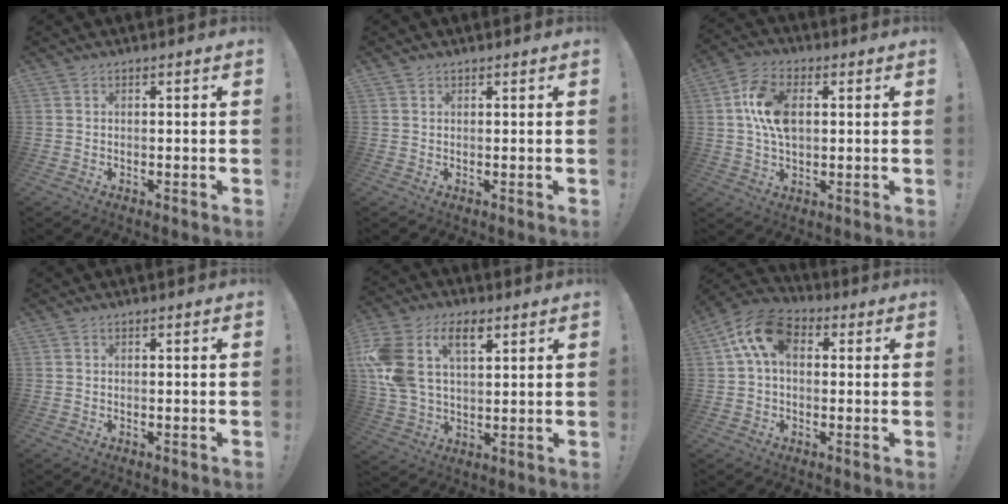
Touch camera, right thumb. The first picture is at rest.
{"total": 0.8, "force": [0.6, 0.4, 0.1], "torque": [0.005, -0.003, 0.011]}
{"total": 12.2, "force": [1.9, 7.6, 9.3], "torque": [-0.184, 0.006, 0.035]}
{"total": 0.0}
{"total": 15.0, "force": [6.7, 9.2, 9.8], "torque": [-0.206, -0.018, 0.121]}
{"total": 12.5, "force": [3.4, 7.8, 9.1], "torque": [-0.170, 0.007, 0.065]}